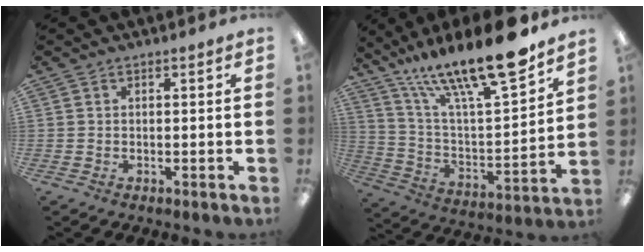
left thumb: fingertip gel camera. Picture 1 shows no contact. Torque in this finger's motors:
{"motor_torque": [0.60, 0.34, 1.50, -1.29, 0.24]}